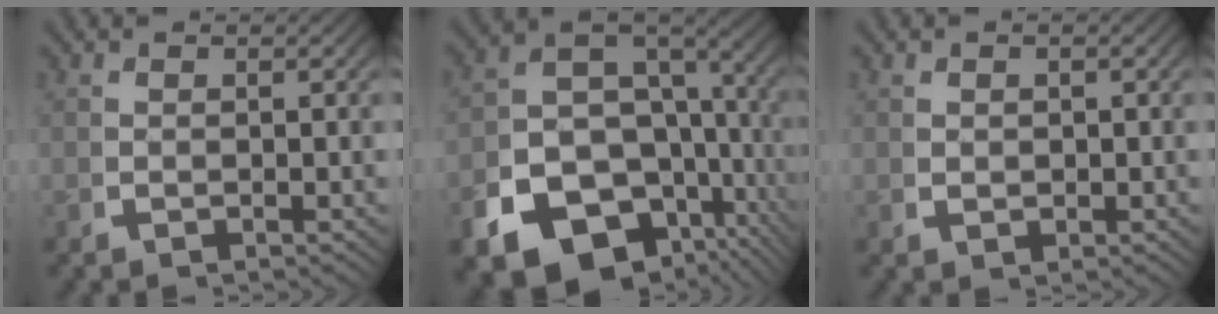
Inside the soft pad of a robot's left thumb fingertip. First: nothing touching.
{"total": 16.0, "force": [-5.7, 11.6, 9.5], "torque": [-0.179, -0.051, -0.087]}
{"total": 1.2, "force": [0.3, 0.9, 0.7], "torque": [-0.014, -0.004, 0.009]}